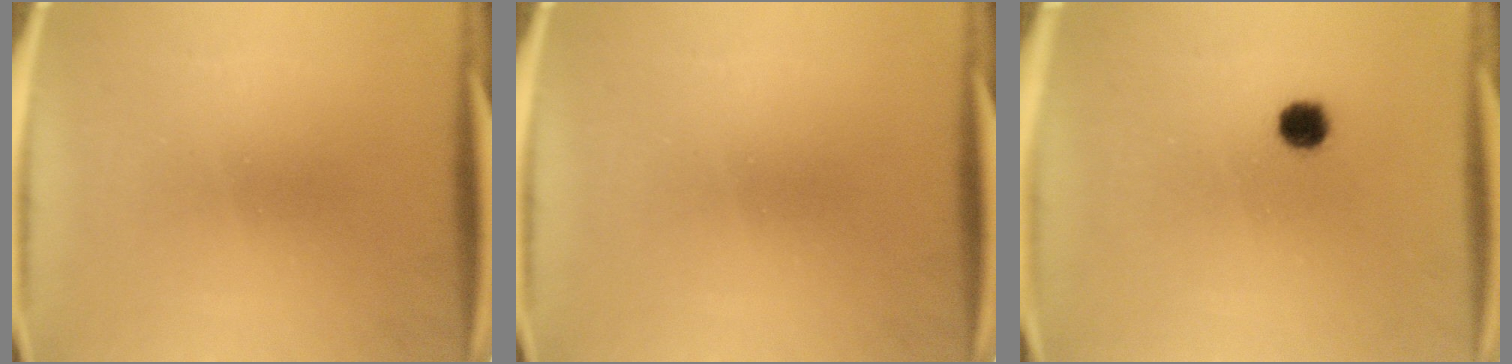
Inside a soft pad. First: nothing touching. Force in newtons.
{"total": 0.0}
{"total": 3.7}